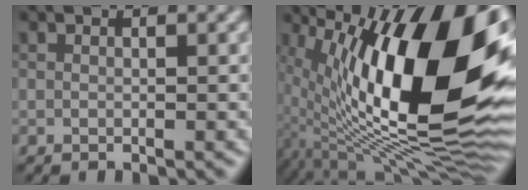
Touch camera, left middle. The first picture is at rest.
{"total": 18.6, "force": [3.3, 7.5, 16.7], "torque": [-0.266, 0.007, 0.056]}